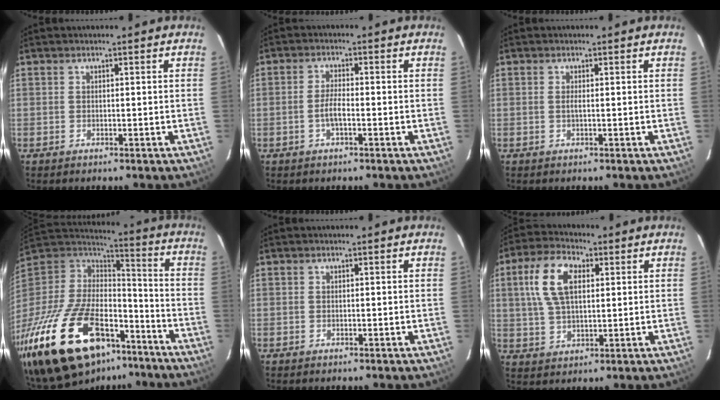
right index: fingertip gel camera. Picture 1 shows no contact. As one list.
[{"total": 3.0, "force": [-1.1, 0.7, 2.7], "torque": [-0.054, 0.000, -0.021]}, {"total": 0.7, "force": [-0.1, -0.2, 0.7], "torque": [-0.014, 0.000, -0.003]}, {"total": 36.5, "force": [-23.2, 17.3, 22.3], "torque": [-0.463, -0.029, -0.361]}, {"total": 0.0}, {"total": 10.9, "force": [3.1, 5.8, 8.7], "torque": [-0.176, 0.022, 0.060]}]